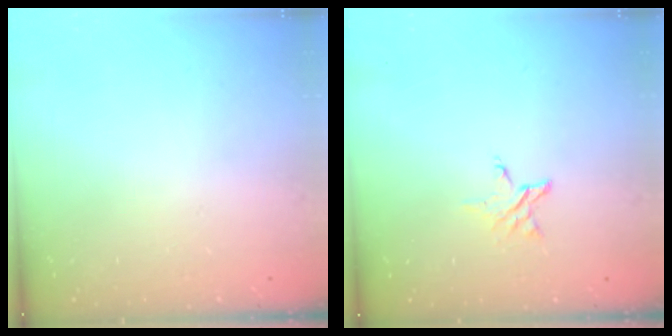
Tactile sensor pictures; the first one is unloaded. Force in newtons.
{"total": 3.3, "press": 3.3, "slide": 0.3}